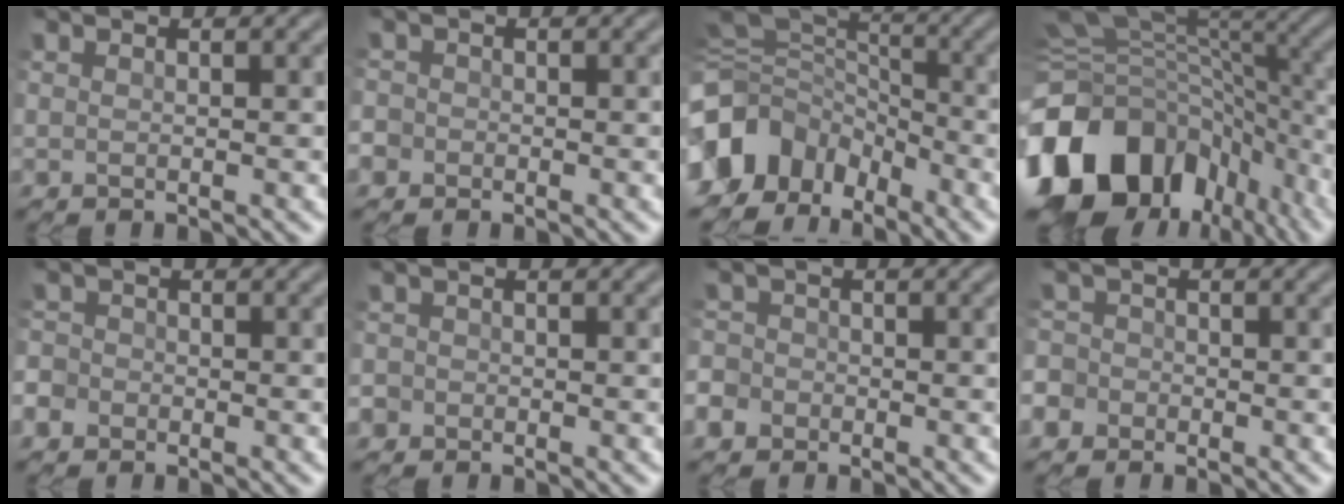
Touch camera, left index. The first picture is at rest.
{"total": 3.1, "force": [-1.5, 2.6, 0.5], "torque": [0.003, -0.003, -0.041]}
{"total": 14.3, "force": [-6.0, 11.1, 6.7], "torque": [-0.160, -0.011, -0.107]}
{"total": 17.8, "force": [-8.2, 12.2, 9.9], "torque": [-0.238, -0.024, -0.139]}
{"total": 4.5, "force": [-2.4, 3.7, 1.0], "torque": [-0.015, -0.007, -0.066]}
{"total": 1.8, "force": [-1.0, 1.5, 0.1], "torque": [0.001, -0.003, -0.021]}
{"total": 6.0, "force": [-3.3, 4.9, 1.3], "torque": [-0.035, -0.015, -0.083]}
{"total": 6.5, "force": [-3.3, 5.4, 1.2], "torque": [-0.037, -0.014, -0.088]}